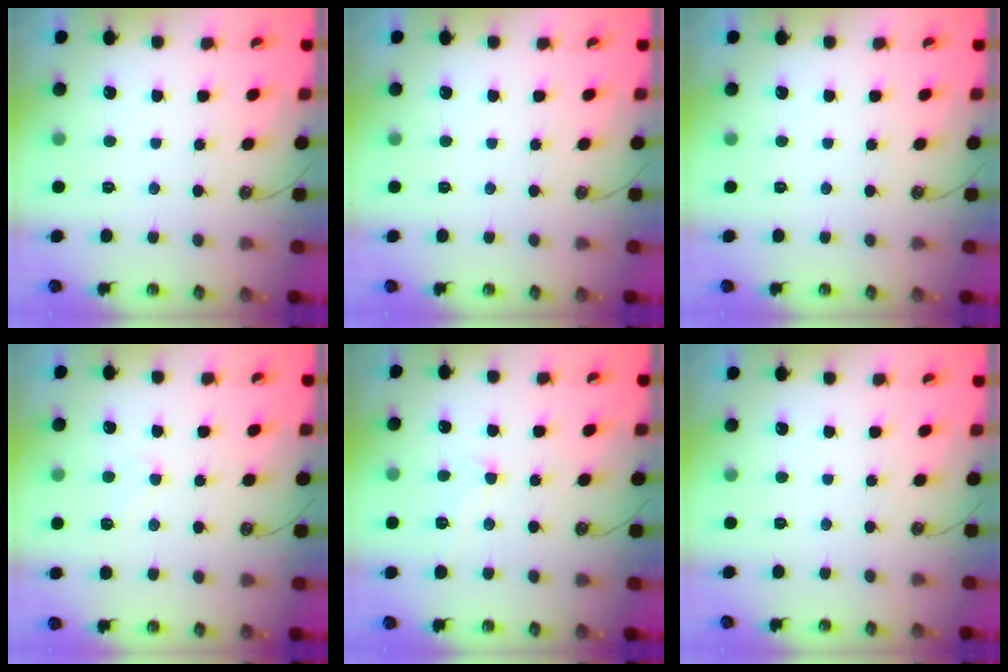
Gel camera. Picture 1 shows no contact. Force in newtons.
{"total": 0.0}
{"total": 0.0}
{"total": 3.4, "press": 3.4, "slide": 0.4}
{"total": 1.1, "press": 1.0, "slide": 0.3}
{"total": 0.0}